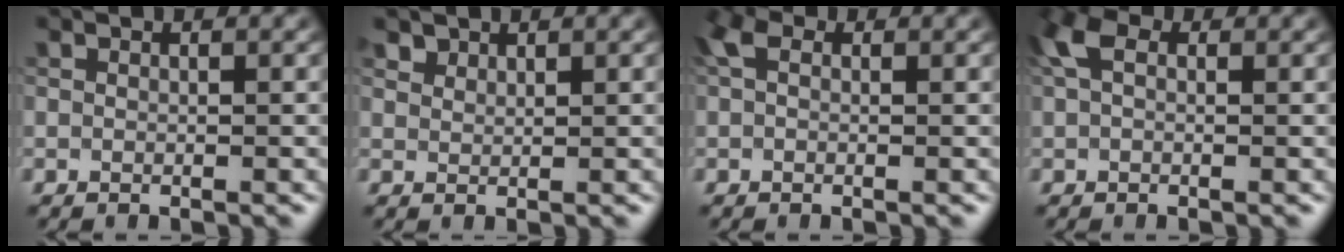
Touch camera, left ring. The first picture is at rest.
{"total": 1.7, "force": [1.4, 0.9, 0.4], "torque": [-0.016, -0.001, 0.032]}
{"total": 2.1, "force": [0.6, 1.4, 1.5], "torque": [-0.030, 0.010, 0.001]}
{"total": 3.4, "force": [1.2, 2.1, 2.4], "torque": [-0.053, 0.014, 0.014]}